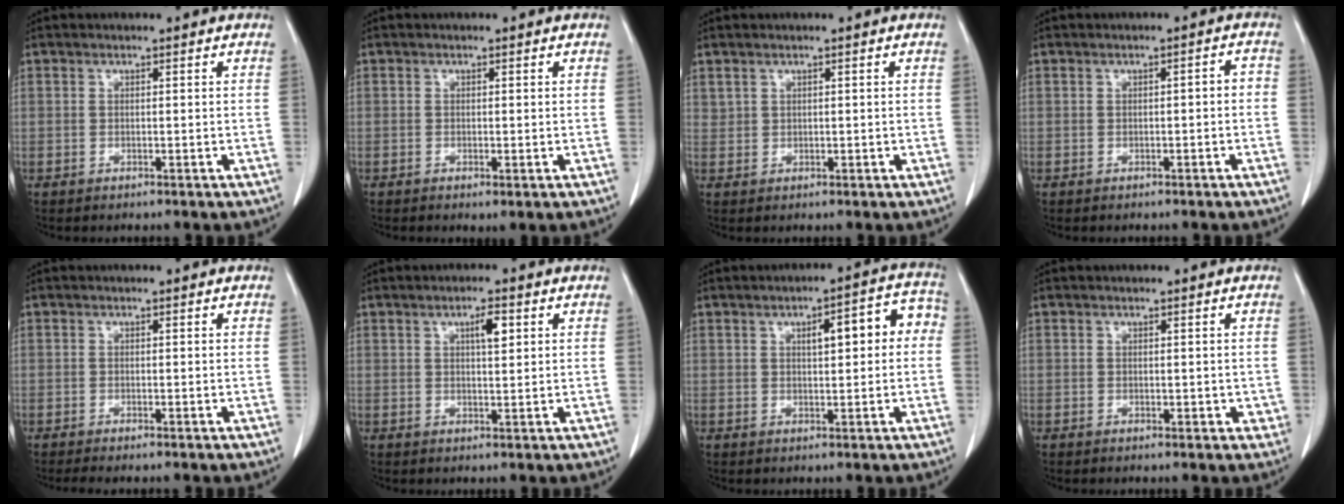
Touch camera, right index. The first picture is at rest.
{"total": 0.9, "force": [-0.2, 0.3, 0.9], "torque": [-0.011, -0.003, 0.001]}
{"total": 1.1, "force": [0.8, 0.7, 0.3], "torque": [-0.002, 0.004, 0.021]}
{"total": 1.6, "force": [-0.5, 0.5, 1.5], "torque": [-0.018, 0.005, -0.006]}
{"total": 1.9, "force": [-1.6, 0.0, 1.1], "torque": [-0.017, -0.004, -0.024]}
{"total": 3.2, "force": [1.2, 0.7, 2.8], "torque": [-0.047, 0.000, 0.019]}
{"total": 7.3, "force": [1.2, 2.4, 6.8], "torque": [-0.085, 0.034, 0.014]}
{"total": 1.6, "force": [-0.1, 1.1, 1.2], "torque": [-0.011, 0.003, 0.004]}